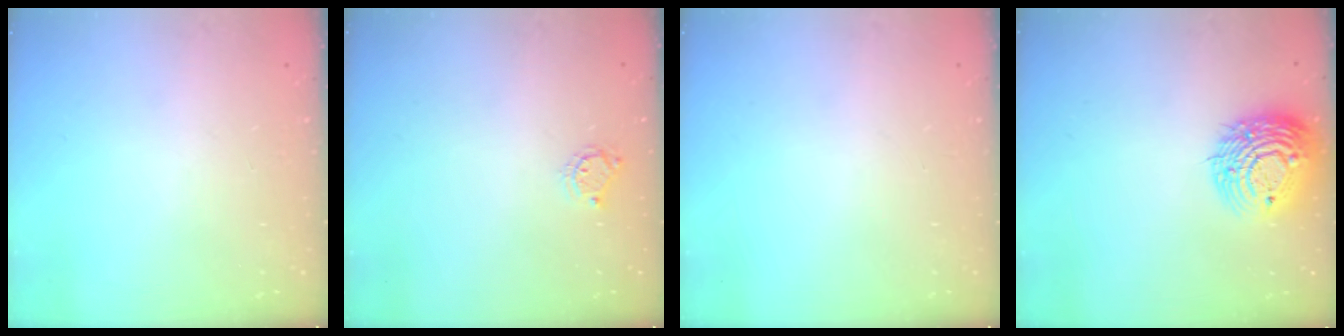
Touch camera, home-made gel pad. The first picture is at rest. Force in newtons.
{"total": 4.1, "press": 4.1, "slide": 0.3}
{"total": 0.0}
{"total": 14.0, "press": 13.9, "slide": 1.8}